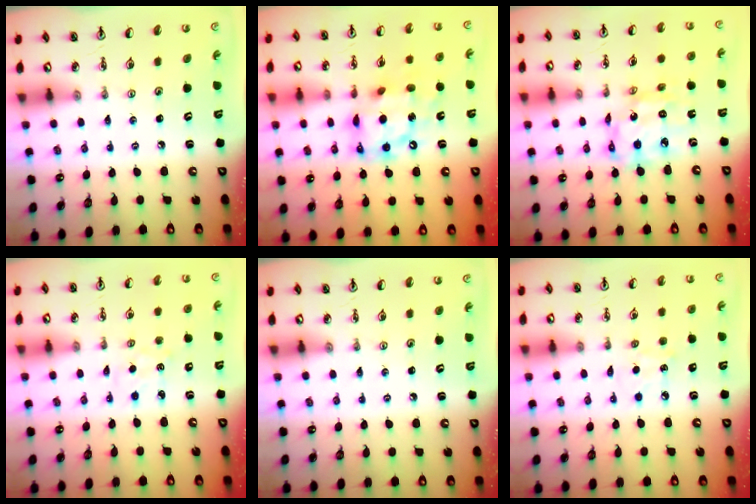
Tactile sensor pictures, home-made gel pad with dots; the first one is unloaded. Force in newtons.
{"total": 14.2, "press": 14.2, "slide": 1.4}
{"total": 12.5, "press": 12.5, "slide": 1.2}
{"total": 2.5, "press": 2.5, "slide": 0.4}
{"total": 0.0}
{"total": 5.8, "press": 5.8, "slide": 0.6}